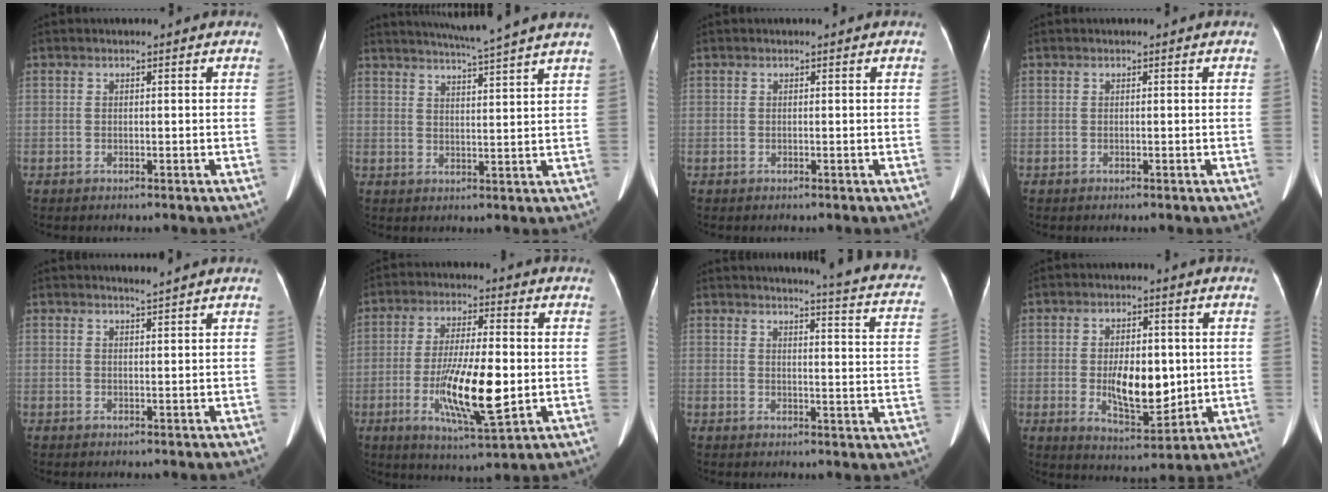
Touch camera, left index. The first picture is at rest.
{"total": 10.8, "force": [9.5, -2.0, 4.8], "torque": [-0.079, -0.004, 0.125]}
{"total": 0.0}
{"total": 0.0}
{"total": 1.3, "force": [1.2, -0.6, 0.2], "torque": [-0.014, -0.008, 0.026]}
{"total": 12.9, "force": [-2.3, 2.2, 12.5], "torque": [-0.230, -0.016, -0.037]}
{"total": 14.9, "force": [13.4, 0.5, 6.4], "torque": [-0.068, -0.068, 0.123]}
{"total": 9.8, "force": [-0.4, 4.4, 8.8], "torque": [-0.147, -0.006, 0.005]}